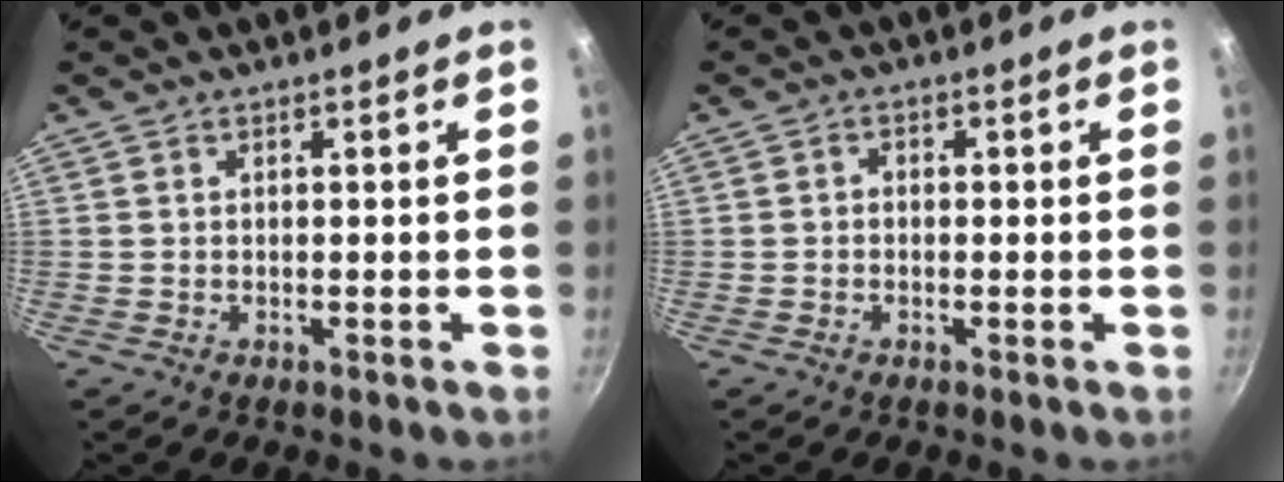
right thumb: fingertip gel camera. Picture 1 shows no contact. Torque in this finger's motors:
{"motor_torque": [-0.57, 0.08, -0.23, 0.16, 0.07]}